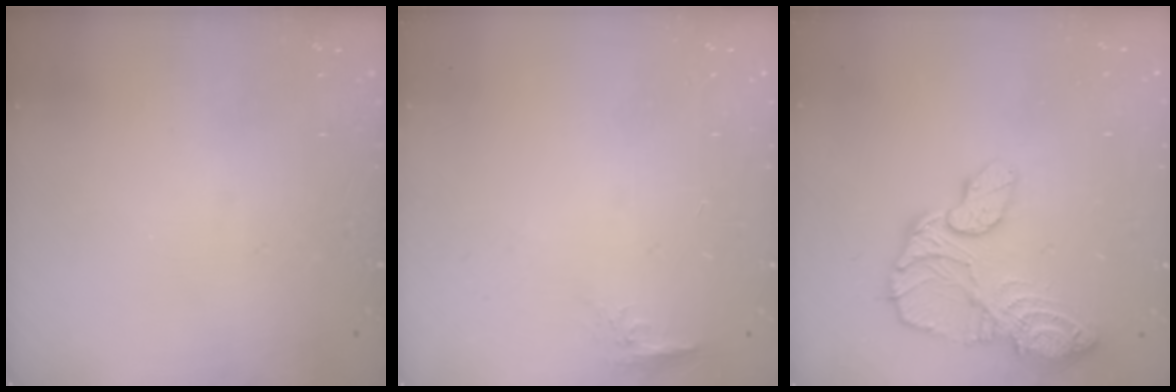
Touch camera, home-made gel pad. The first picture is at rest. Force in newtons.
{"total": 5.5, "press": 5.3, "slide": 1.6}
{"total": 14.2, "press": 14.2, "slide": 1.3}